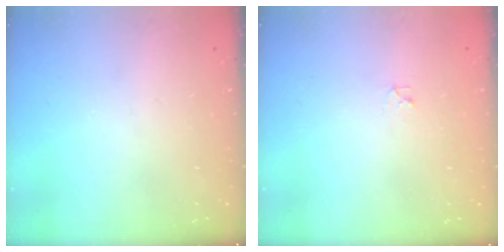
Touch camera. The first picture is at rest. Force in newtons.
{"total": 2.8, "press": 2.7, "slide": 0.4}